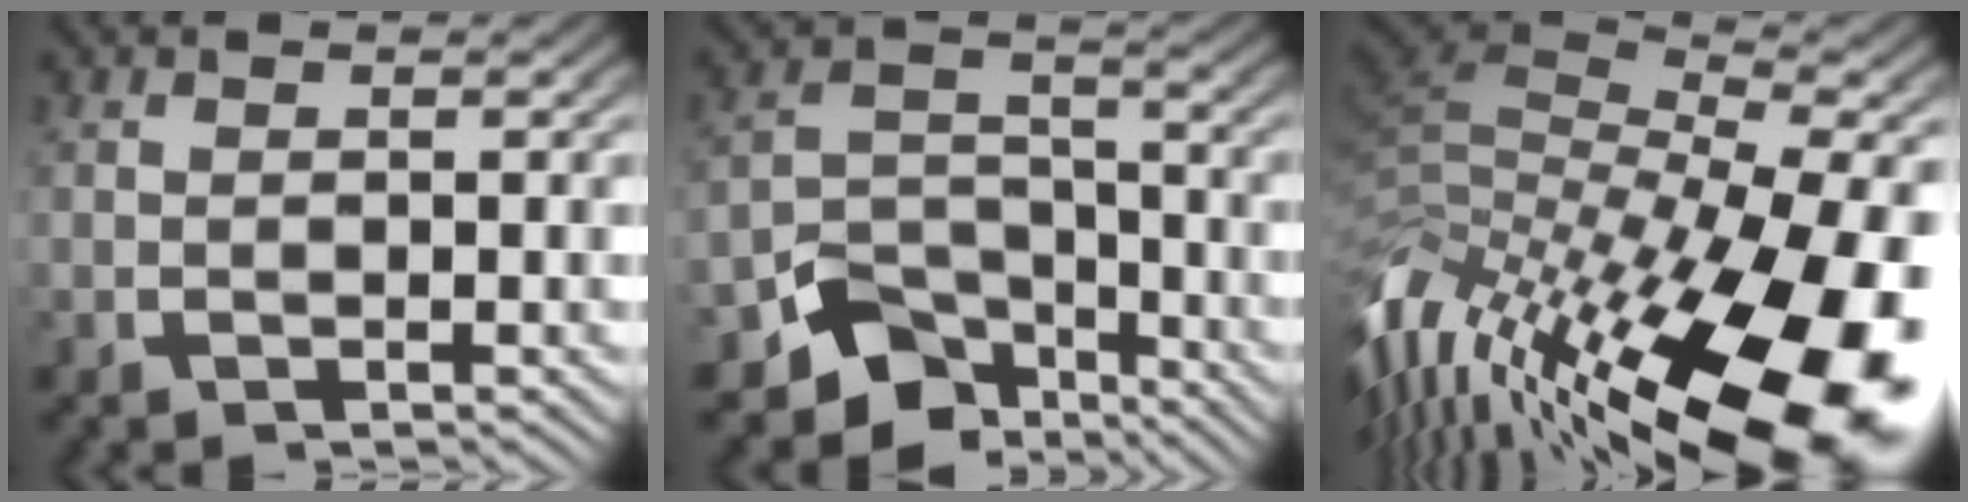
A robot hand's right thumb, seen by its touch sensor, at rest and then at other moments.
{"total": 7.8, "force": [-4.7, 5.1, 3.6], "torque": [-0.057, -0.019, -0.076]}
{"total": 18.3, "force": [-2.1, 10.9, 14.5], "torque": [-0.268, -0.041, -0.014]}